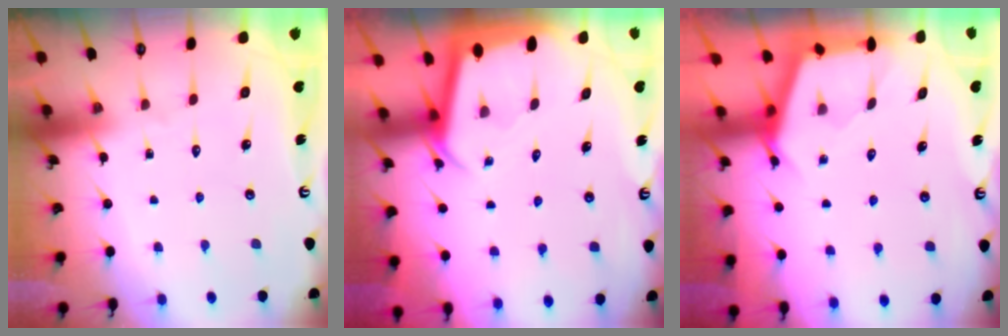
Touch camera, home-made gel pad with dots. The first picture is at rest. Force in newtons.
{"total": 2.1, "press": 2.1, "slide": 0.2}
{"total": 2.6, "press": 2.6, "slide": 0.3}